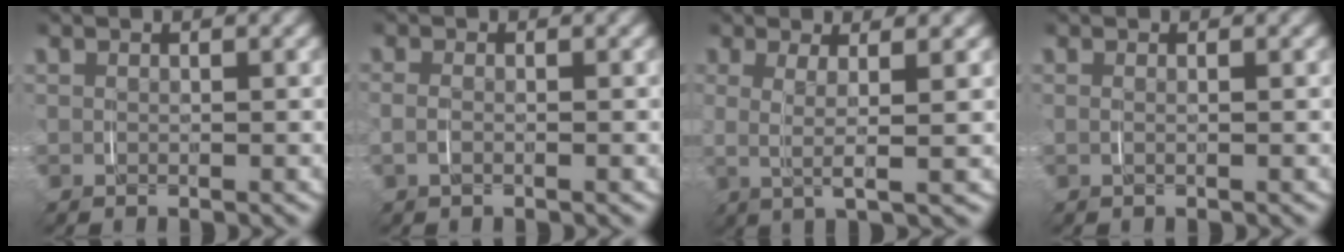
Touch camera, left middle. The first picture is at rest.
{"total": 0.8, "force": [-0.2, -0.8, -0.1], "torque": [0.005, -0.001, -0.005]}
{"total": 3.3, "force": [2.1, -2.1, 1.3], "torque": [-0.011, 0.020, 0.026]}
{"total": 0.8, "force": [0.1, -0.8, -0.1], "torque": [0.006, 0.001, 0.001]}